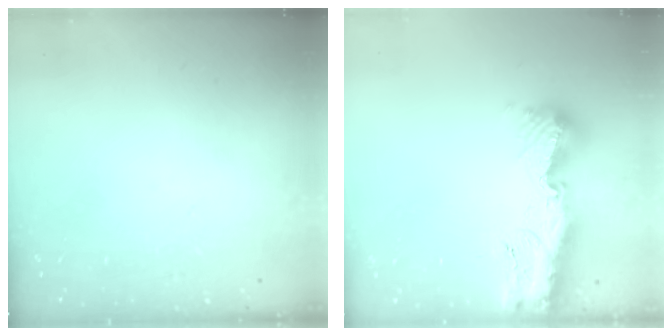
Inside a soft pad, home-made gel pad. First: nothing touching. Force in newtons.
{"total": 15.0, "press": 14.9, "slide": 1.7}